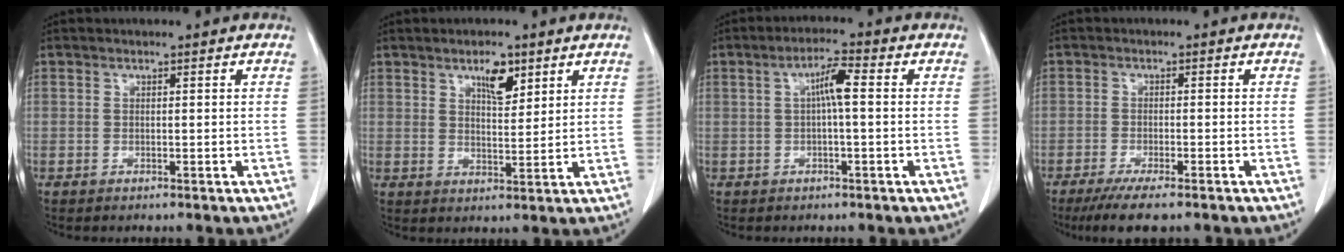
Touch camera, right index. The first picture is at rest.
{"total": 4.7, "force": [2.9, 1.7, 3.3], "torque": [-0.057, -0.001, 0.050]}
{"total": 4.2, "force": [0.4, 0.4, 4.2], "torque": [-0.075, 0.011, 0.006]}
{"total": 6.2, "force": [-4.7, 1.3, 3.8], "torque": [-0.059, -0.012, -0.075]}